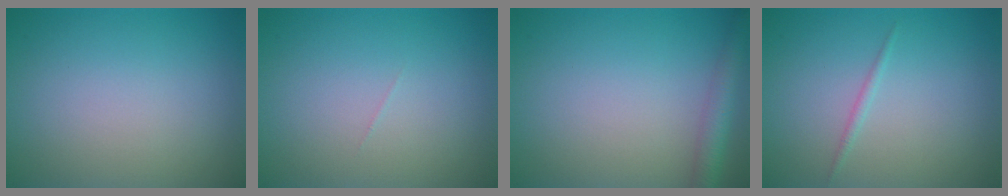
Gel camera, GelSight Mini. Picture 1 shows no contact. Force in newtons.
{"total": 0.0}
{"total": 2.8, "press": 2.8, "slide": 0.2}
{"total": 0.7, "press": 0.7, "slide": 0.1}